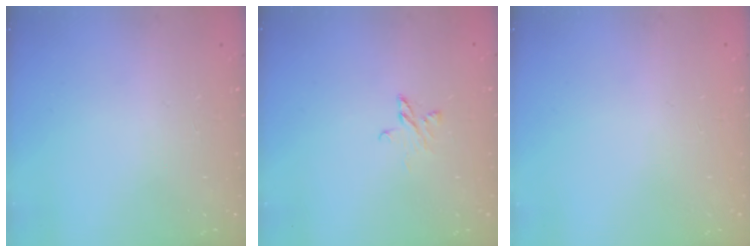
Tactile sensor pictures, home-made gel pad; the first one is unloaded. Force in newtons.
{"total": 3.4, "press": 3.3, "slide": 0.3}
{"total": 0.0}